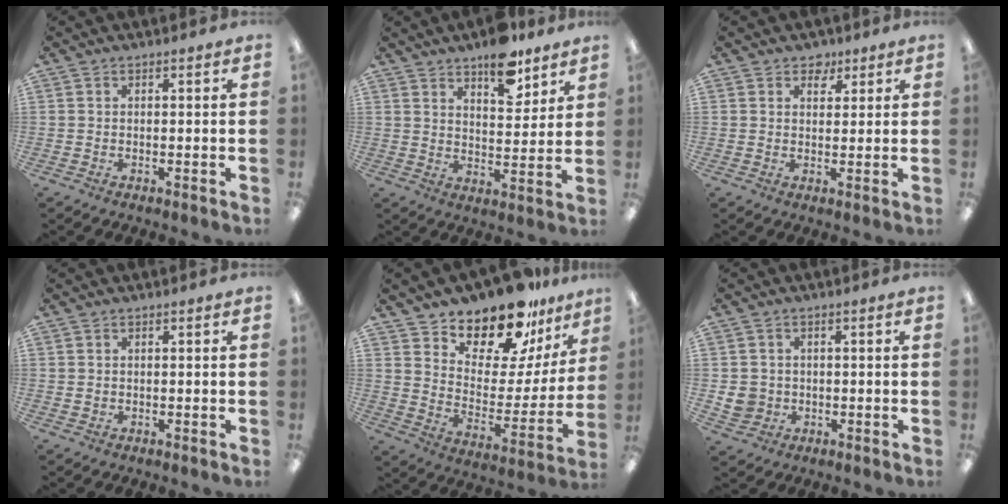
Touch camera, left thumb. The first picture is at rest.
{"total": 10.1, "force": [7.9, 4.2, 4.7], "torque": [-0.051, -0.048, 0.135]}
{"total": 3.7, "force": [2.7, 2.4, 0.7], "torque": [0.003, -0.009, 0.046]}
{"total": 0.6, "force": [0.3, 0.5, 0.0], "torque": [-0.001, 0.004, 0.005]}
{"total": 17.1, "force": [14.9, 6.1, 5.7], "torque": [-0.100, -0.122, 0.260]}
{"total": 4.6, "force": [0.0, 4.5, 1.1], "torque": [-0.017, 0.009, 0.005]}